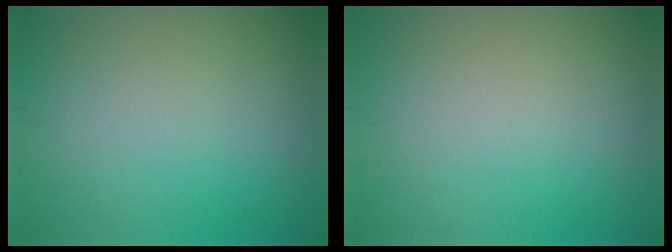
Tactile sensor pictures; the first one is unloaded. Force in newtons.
{"total": 0.0}